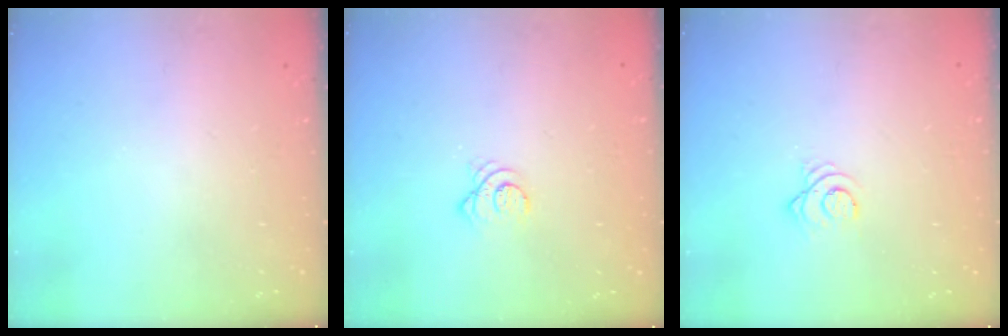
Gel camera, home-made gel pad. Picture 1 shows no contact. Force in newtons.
{"total": 3.1, "press": 3.1, "slide": 0.2}
{"total": 3.6, "press": 3.6, "slide": 0.4}